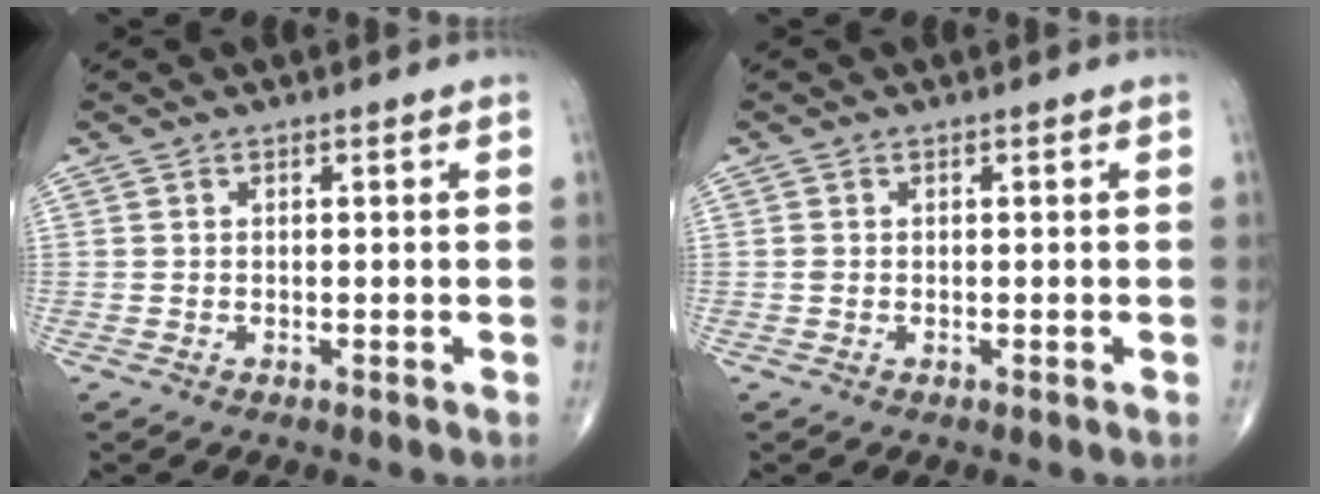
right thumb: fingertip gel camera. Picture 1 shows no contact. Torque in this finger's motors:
{"motor_torque": [0.19, 0.43, 0.34, 0.03, -0.05]}